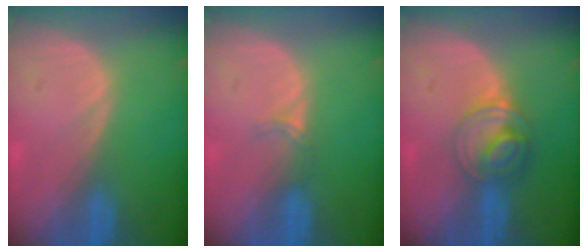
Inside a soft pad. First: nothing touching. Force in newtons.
{"total": 1.6, "press": 1.3, "slide": 1.1}
{"total": 6.2, "press": 5.3, "slide": 3.1}